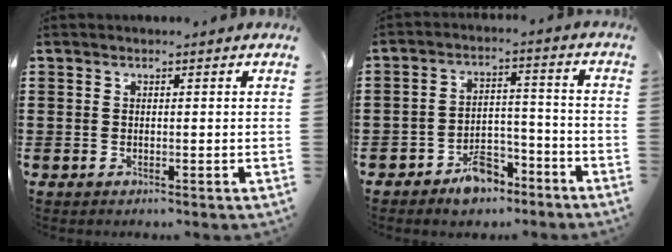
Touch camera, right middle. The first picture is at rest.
{"total": 6.5, "force": [-5.5, 2.7, 2.1], "torque": [-0.029, 0.020, -0.103]}